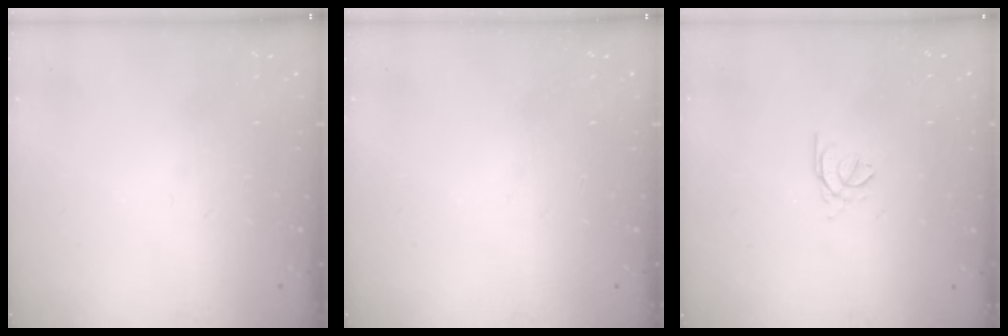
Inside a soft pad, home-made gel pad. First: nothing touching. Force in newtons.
{"total": 0.0}
{"total": 1.2, "press": 1.1, "slide": 0.4}